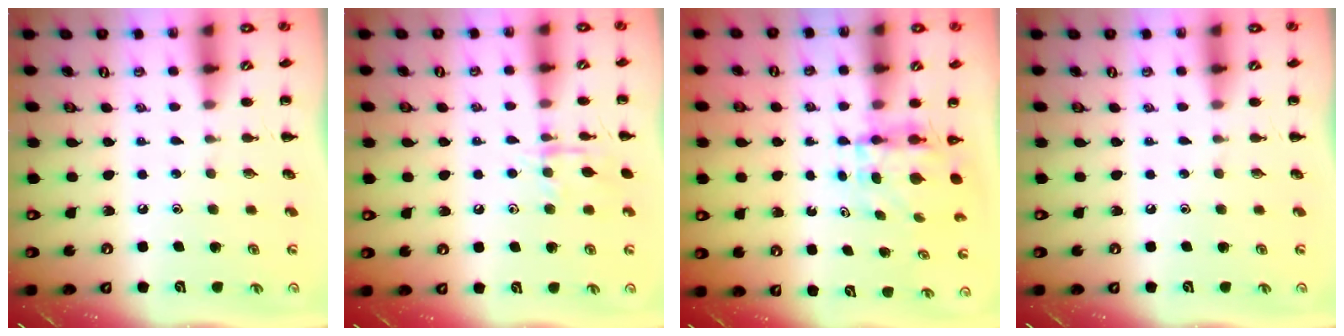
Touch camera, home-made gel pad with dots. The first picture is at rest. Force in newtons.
{"total": 9.1, "press": 9.1, "slide": 0.7}
{"total": 3.9, "press": 3.9, "slide": 0.3}
{"total": 0.0}